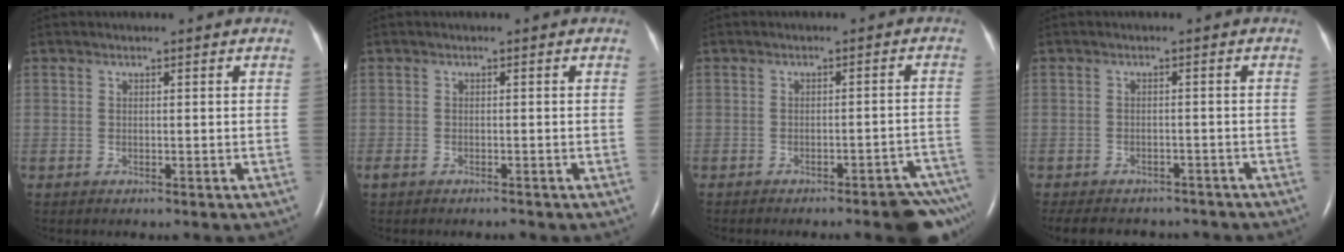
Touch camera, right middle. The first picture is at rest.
{"total": 1.6, "force": [-1.2, 0.6, 0.9], "torque": [-0.022, -0.002, -0.020]}
{"total": 8.2, "force": [-6.8, 1.0, 4.3], "torque": [-0.024, 0.004, -0.081]}
{"total": 11.0, "force": [-9.6, 4.3, 3.2], "torque": [-0.067, -0.001, -0.117]}